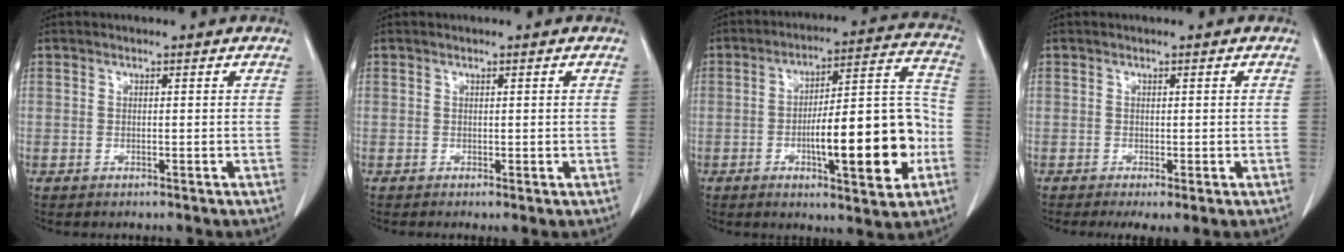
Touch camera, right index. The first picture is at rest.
{"total": 0.6, "force": [0.1, 0.1, 0.6], "torque": [-0.014, 0.001, 0.007]}
{"total": 17.6, "force": [-4.6, 3.7, 16.6], "torque": [-0.246, 0.022, -0.062]}
{"total": 2.9, "force": [-1.0, 0.7, 2.6], "torque": [-0.043, -0.007, -0.007]}